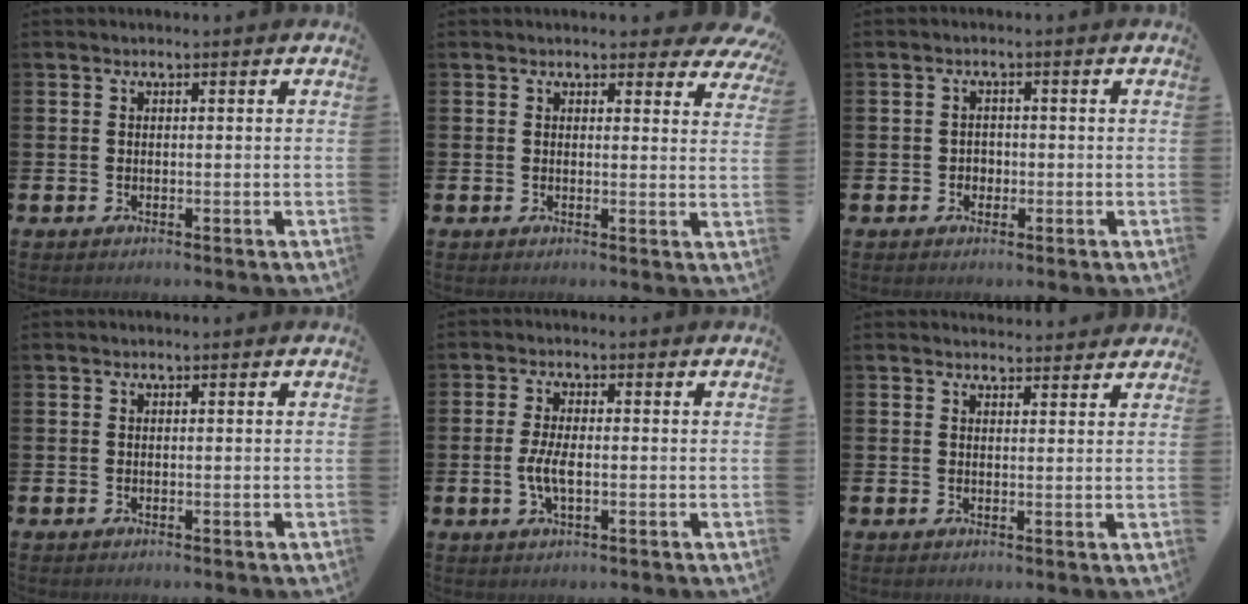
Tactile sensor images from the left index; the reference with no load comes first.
{"total": 2.7, "force": [2.4, 1.0, 0.4], "torque": [0.007, -0.012, 0.038]}
{"total": 1.6, "force": [-0.4, 1.5, 0.4], "torque": [0.003, -0.001, -0.014]}
{"total": 0.0}
{"total": 3.9, "force": [-0.6, 1.5, 3.5], "torque": [-0.062, -0.002, -0.015]}
{"total": 2.4, "force": [2.4, 0.6, 0.0], "torque": [0.011, -0.016, 0.040]}